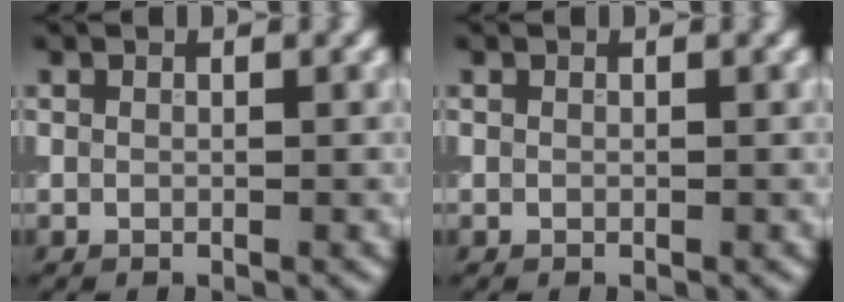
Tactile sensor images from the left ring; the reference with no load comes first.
{"total": 0.0}